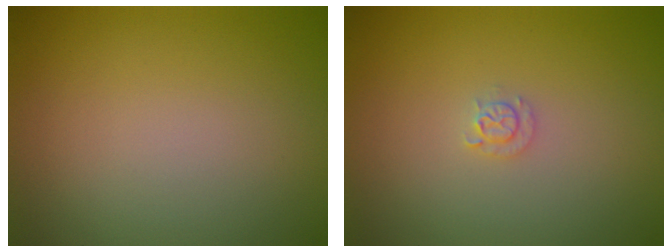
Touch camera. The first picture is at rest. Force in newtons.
{"total": 1.1, "press": 1.1, "slide": 0.2}